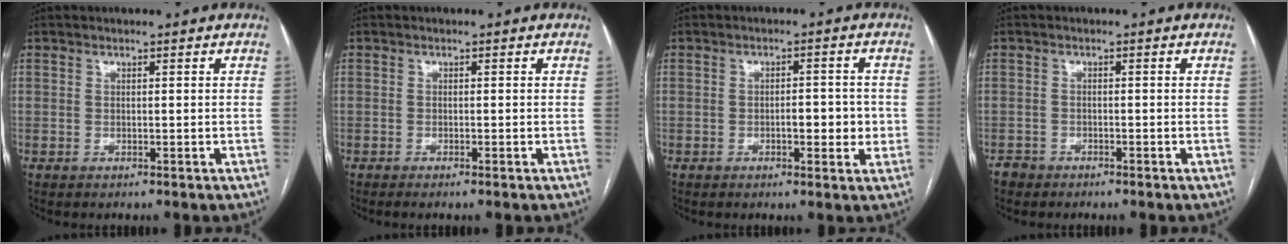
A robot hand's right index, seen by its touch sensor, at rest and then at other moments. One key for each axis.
{"total": 1.2, "fx": -0.9, "fy": -0.2, "fz": 0.8, "tx": -0.014, "ty": 0.000, "tz": -0.014}
{"total": 4.5, "fx": -0.8, "fy": 1.7, "fz": 4.1, "tx": -0.053, "ty": 0.004, "tz": -0.009}
{"total": 1.6, "fx": -1.4, "fy": 0.7, "fz": -0.1, "tx": -0.002, "ty": 0.001, "tz": -0.026}